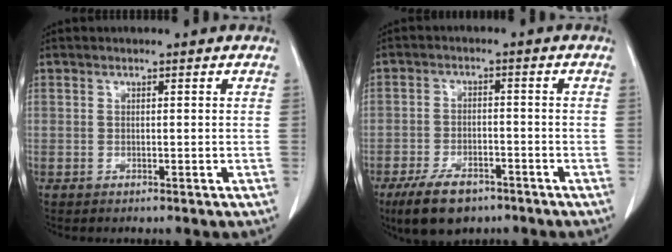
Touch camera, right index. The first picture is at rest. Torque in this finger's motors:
{"motor_torque": [-0.21, -0.11, -0.14, -0.06]}